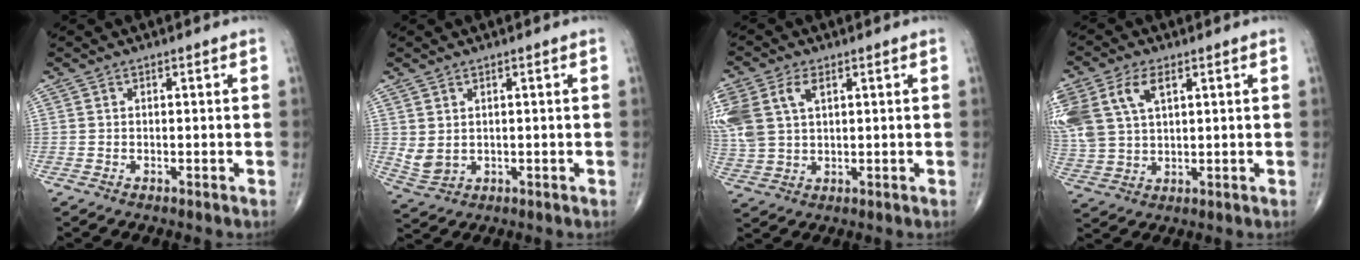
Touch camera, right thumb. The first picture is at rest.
{"total": 3.8, "force": [0.8, 2.6, 2.6], "torque": [-0.049, -0.008, 0.029]}
{"total": 13.8, "force": [4.8, 8.9, 9.5], "torque": [-0.252, 0.012, 0.099]}
{"total": 15.6, "force": [6.1, 9.5, 10.7], "torque": [-0.268, 0.010, 0.124]}